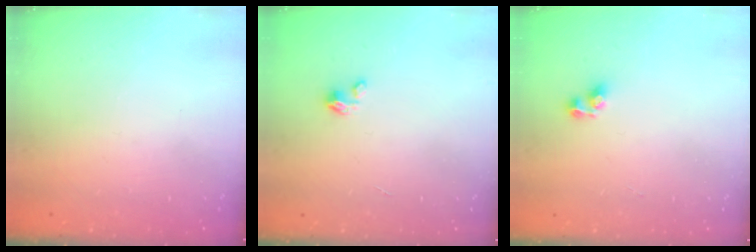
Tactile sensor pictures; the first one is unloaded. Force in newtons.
{"total": 2.0, "press": 1.9, "slide": 0.3}
{"total": 3.3, "press": 3.1, "slide": 1.2}